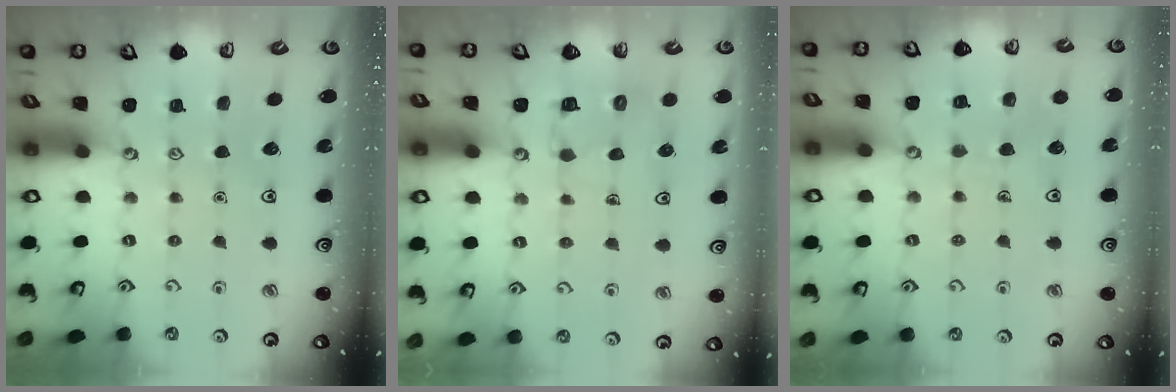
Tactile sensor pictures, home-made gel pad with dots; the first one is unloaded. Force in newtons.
{"total": 6.3, "press": 6.3, "slide": 0.6}
{"total": 5.7, "press": 5.7, "slide": 0.5}